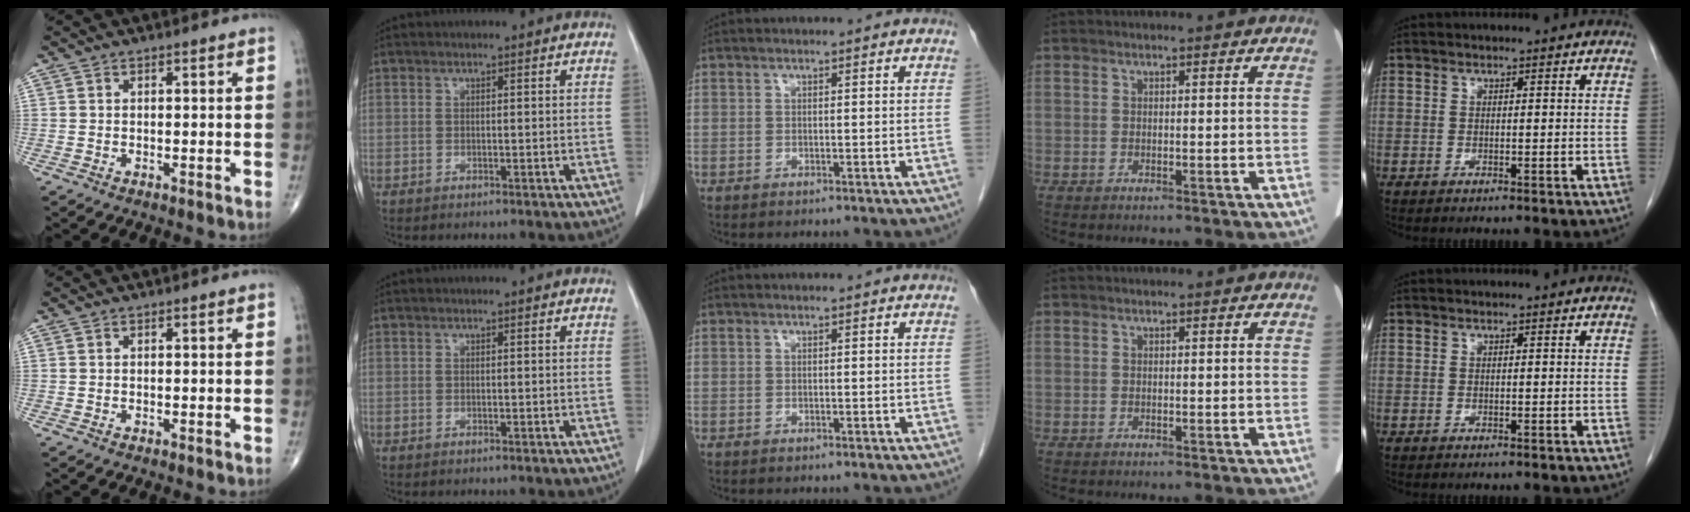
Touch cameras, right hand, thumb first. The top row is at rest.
{}